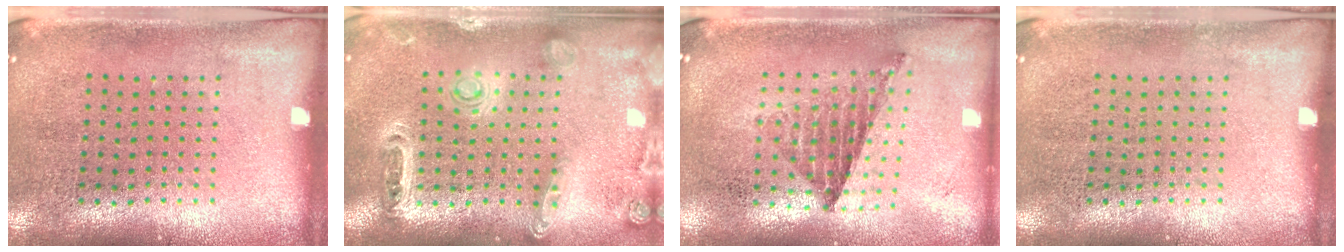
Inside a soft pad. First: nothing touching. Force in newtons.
{"total": 1.3, "press": 1.3, "slide": 0.4}
{"total": 0.7, "press": 0.7, "slide": 0.1}
{"total": 0.0}